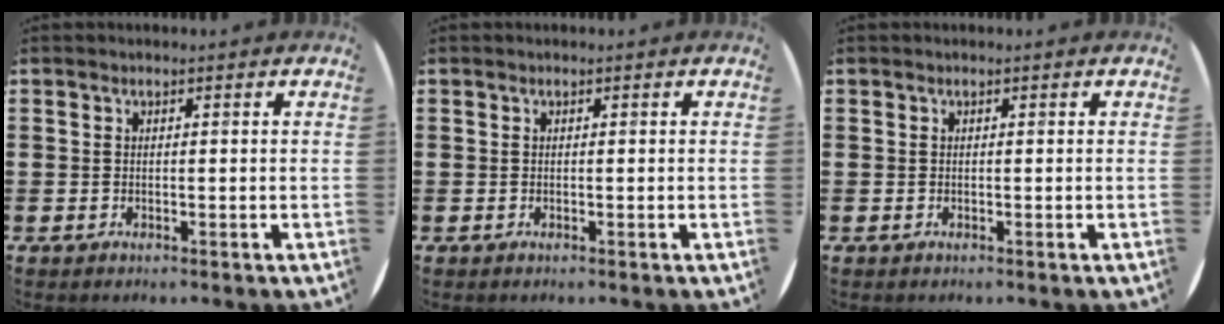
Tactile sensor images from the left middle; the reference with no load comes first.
{"total": 0.0}
{"total": 0.0}